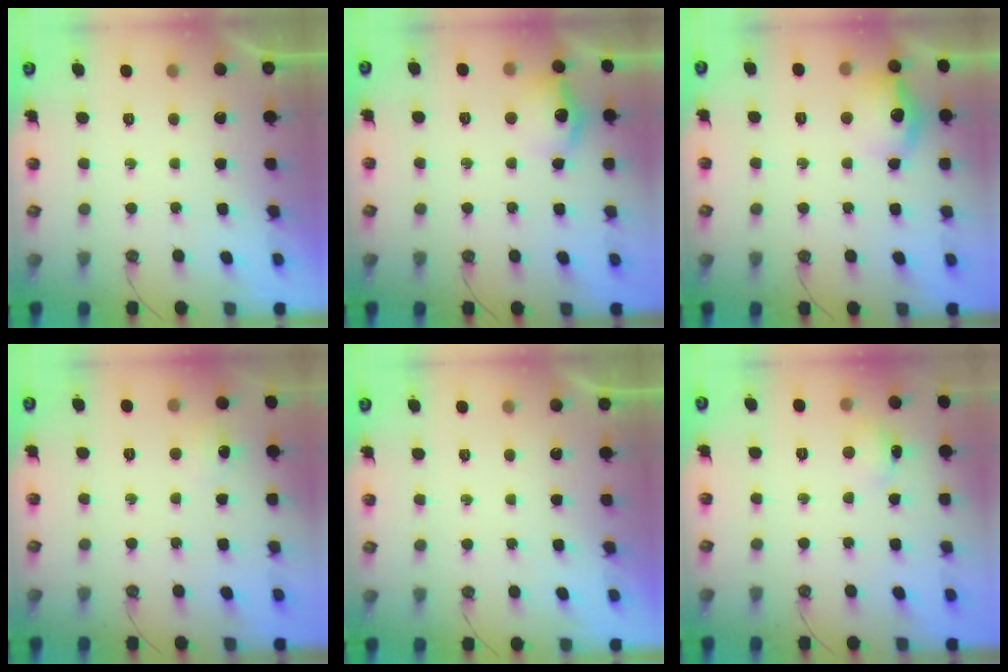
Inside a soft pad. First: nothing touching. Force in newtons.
{"total": 12.0, "press": 11.9, "slide": 0.9}
{"total": 13.4, "press": 13.4, "slide": 1.0}
{"total": 3.8, "press": 3.8, "slide": 0.6}
{"total": 0.0}
{"total": 5.8, "press": 5.8, "slide": 0.9}